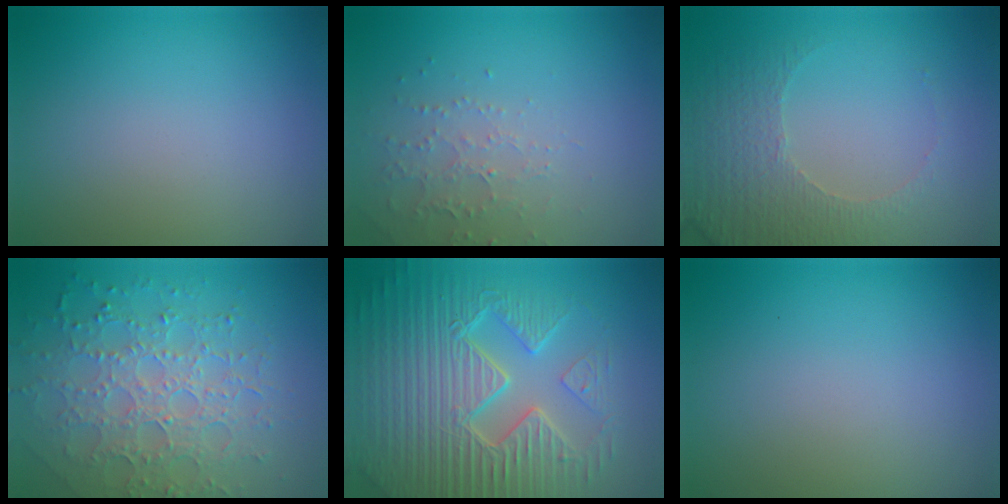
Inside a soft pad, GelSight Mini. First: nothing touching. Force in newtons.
{"total": 2.2, "press": 2.1, "slide": 0.6}
{"total": 4.9, "press": 3.6, "slide": 3.3}
{"total": 7.3, "press": 5.2, "slide": 5.1}
{"total": 9.5, "press": 6.8, "slide": 6.7}
{"total": 0.0}